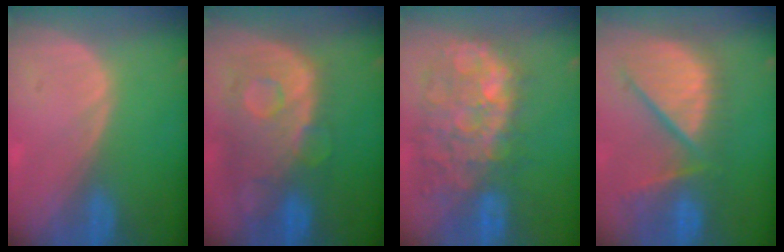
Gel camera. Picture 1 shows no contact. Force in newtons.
{"total": 11.5, "press": 9.8, "slide": 6.0}
{"total": 12.4, "press": 11.3, "slide": 5.1}
{"total": 11.9, "press": 10.3, "slide": 5.9}